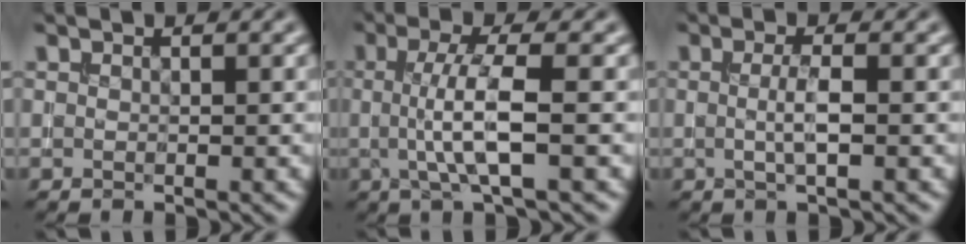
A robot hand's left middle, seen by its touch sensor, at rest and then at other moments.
{"total": 4.8, "force": [-0.2, 1.0, 4.6], "torque": [-0.090, 0.002, -0.004]}
{"total": 2.0, "force": [-0.1, 0.4, 2.0], "torque": [-0.040, 0.003, -0.003]}